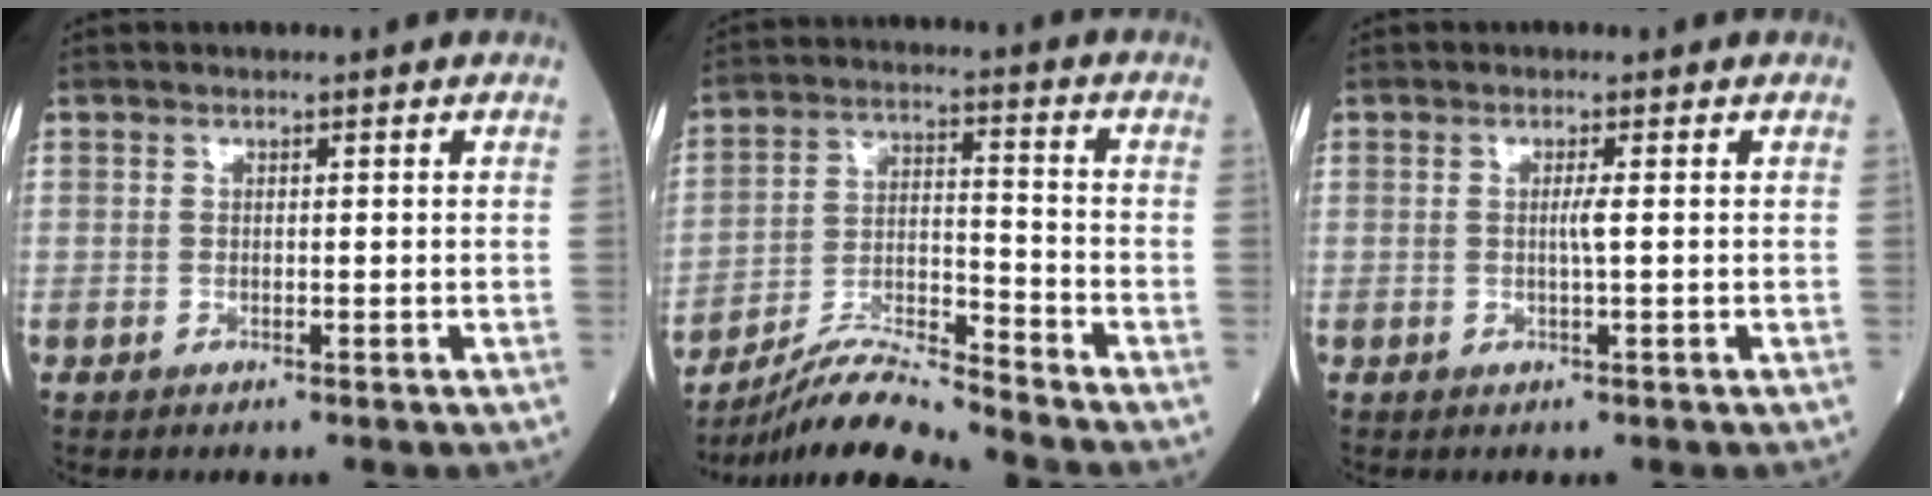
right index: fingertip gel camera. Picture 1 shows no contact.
{"total": 9.6, "force": [-9.0, -1.3, 3.0], "torque": [-0.062, 0.005, -0.167]}
{"total": 1.4, "force": [0.0, -0.4, 1.3], "torque": [-0.026, -0.001, -0.002]}